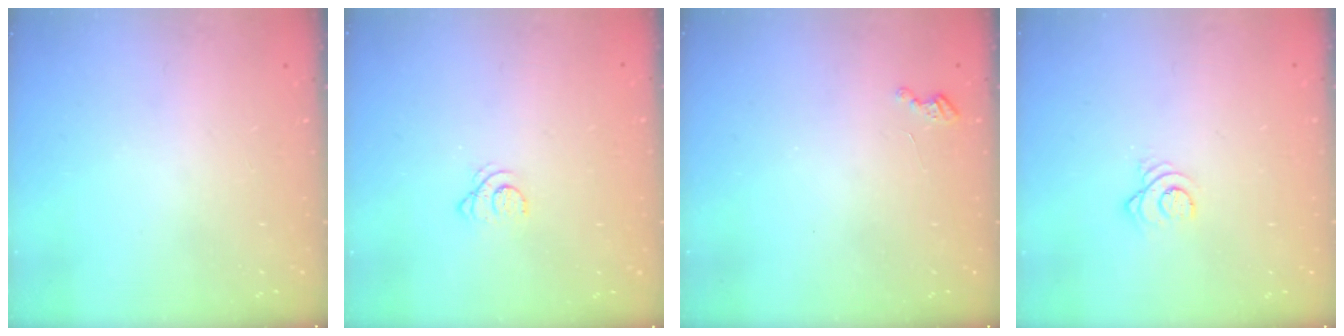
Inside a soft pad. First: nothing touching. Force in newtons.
{"total": 2.1, "press": 2.1, "slide": 0.2}
{"total": 2.7, "press": 2.7, "slide": 0.4}
{"total": 3.5, "press": 3.5, "slide": 0.2}